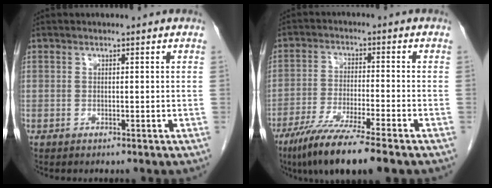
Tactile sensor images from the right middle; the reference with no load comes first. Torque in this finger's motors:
{"motor_torque": [1.11, -1.03, 0.22, 0.09]}